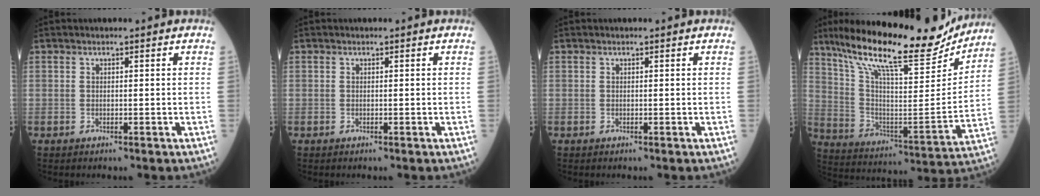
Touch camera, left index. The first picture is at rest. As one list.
[{"total": 0.0}, {"total": 0.0}, {"total": 24.1, "force": [20.2, 4.1, 12.6], "torque": [-0.221, -0.015, 0.312]}]